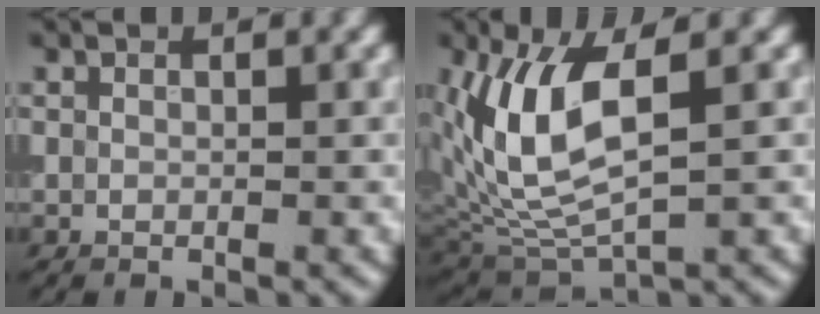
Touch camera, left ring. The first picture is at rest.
{"total": 7.7, "force": [1.6, 3.5, 6.7], "torque": [-0.151, -0.003, 0.034]}